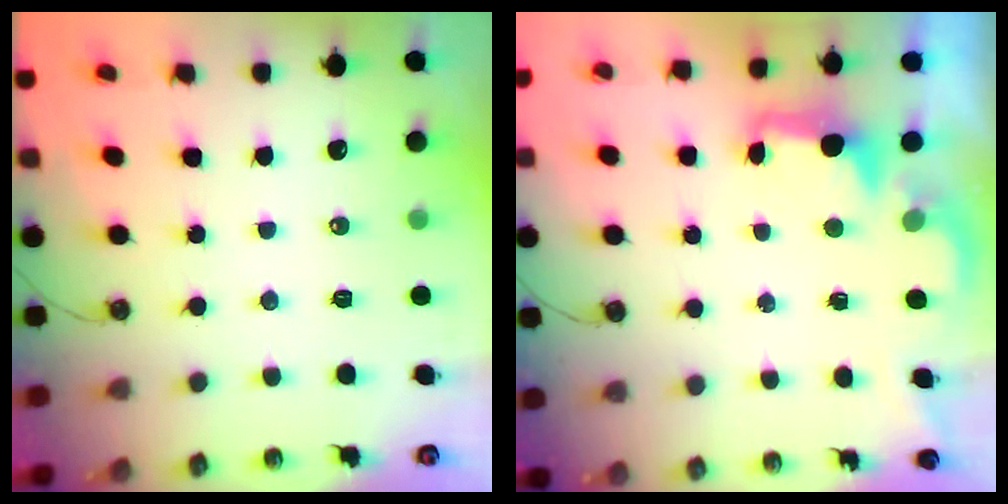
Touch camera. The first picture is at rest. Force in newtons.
{"total": 2.6, "press": 2.5, "slide": 0.6}